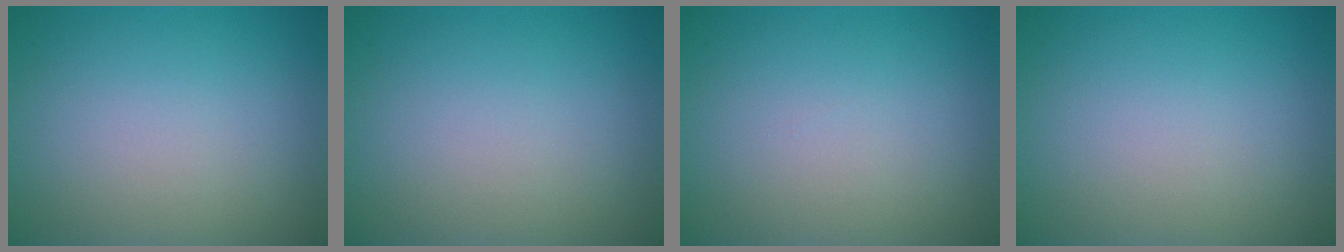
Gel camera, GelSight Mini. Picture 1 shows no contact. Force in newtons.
{"total": 0.0}
{"total": 0.0}
{"total": 0.0}